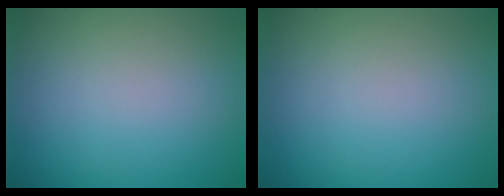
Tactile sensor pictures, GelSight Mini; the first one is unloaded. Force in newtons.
{"total": 0.0}